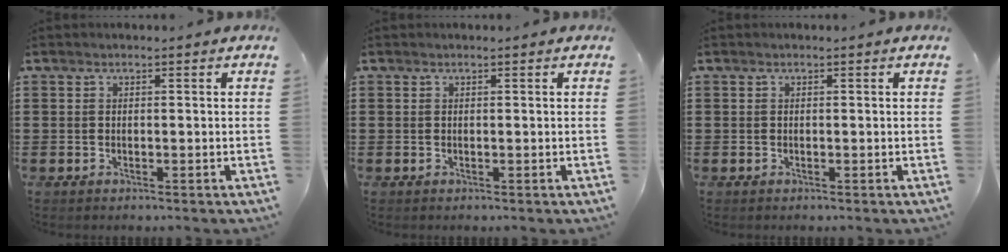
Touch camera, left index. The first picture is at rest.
{"total": 0.0}
{"total": 0.0}